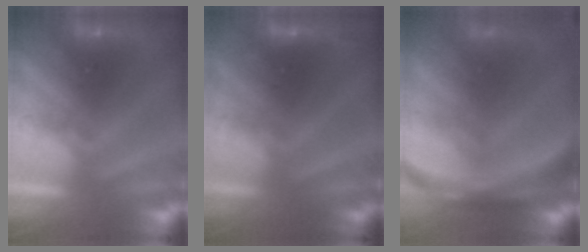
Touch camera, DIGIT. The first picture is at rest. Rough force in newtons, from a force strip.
{"total": 1.6}
{"total": 7.6}